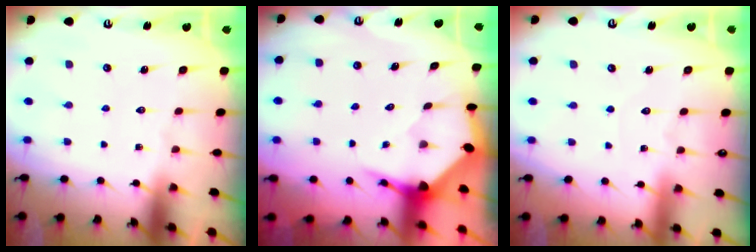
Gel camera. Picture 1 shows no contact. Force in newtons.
{"total": 3.7, "press": 3.7, "slide": 0.4}
{"total": 2.5, "press": 2.5, "slide": 0.3}